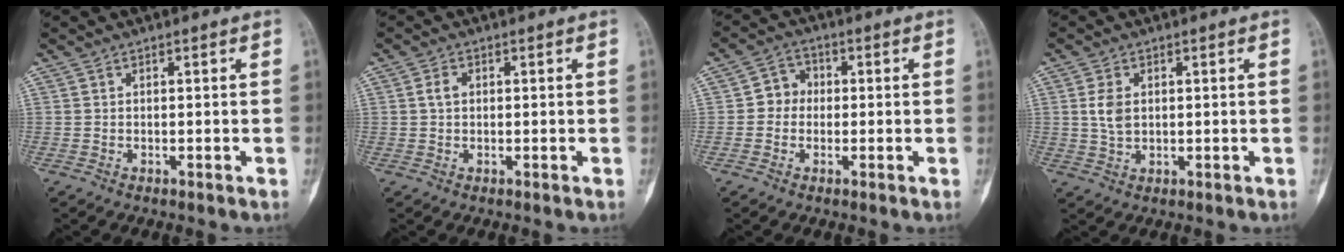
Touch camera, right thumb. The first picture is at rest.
{"total": 2.0, "force": [0.3, 1.4, 1.4], "torque": [-0.027, 0.007, 0.005]}
{"total": 4.4, "force": [-0.2, 4.0, 1.9], "torque": [-0.005, 0.013, -0.016]}
{"total": 4.1, "force": [0.7, 2.6, 3.0], "torque": [-0.058, -0.001, 0.017]}